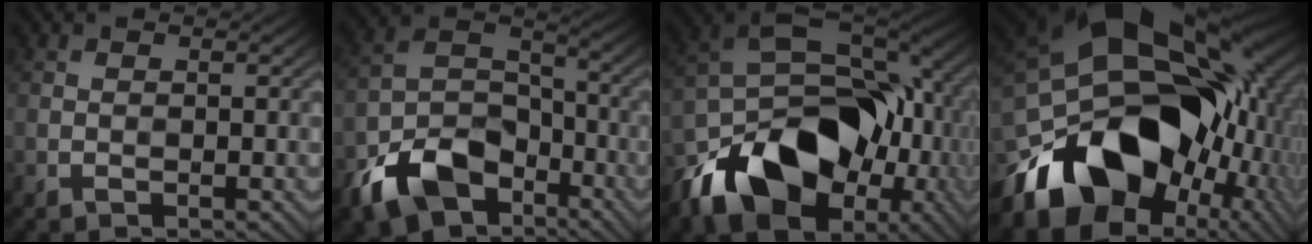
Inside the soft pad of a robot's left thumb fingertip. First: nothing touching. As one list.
[{"total": 12.2, "force": [-6.9, 7.5, 6.6], "torque": [-0.140, -0.019, -0.134]}, {"total": 16.7, "force": [-7.3, 10.7, 10.6], "torque": [-0.210, -0.036, -0.121]}, {"total": 19.9, "force": [-2.9, 13.7, 14.2], "torque": [-0.259, -0.039, -0.024]}]